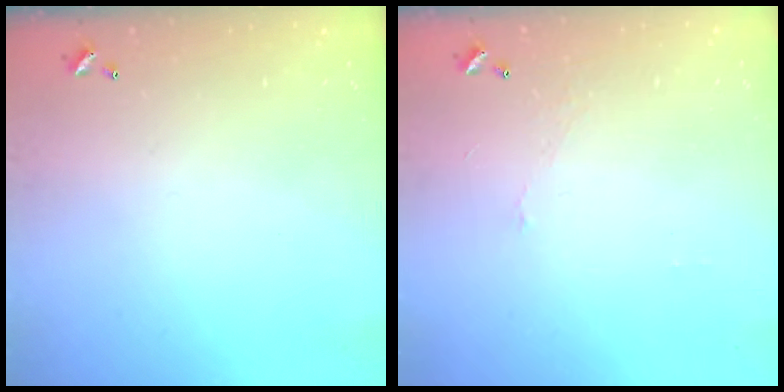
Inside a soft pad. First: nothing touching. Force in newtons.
{"total": 0.0}